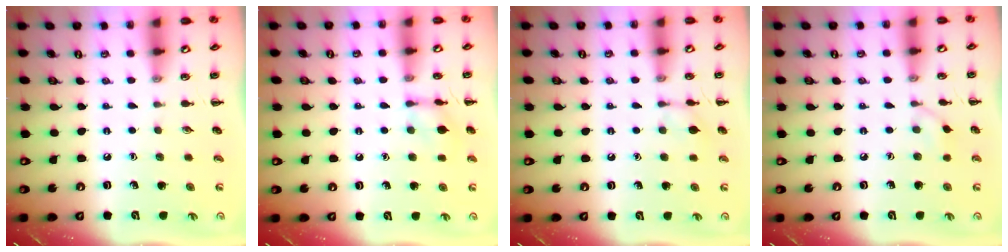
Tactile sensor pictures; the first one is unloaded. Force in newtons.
{"total": 7.9, "press": 7.8, "slide": 1.0}
{"total": 6.9, "press": 6.9, "slide": 0.5}
{"total": 5.6, "press": 5.4, "slide": 1.6}